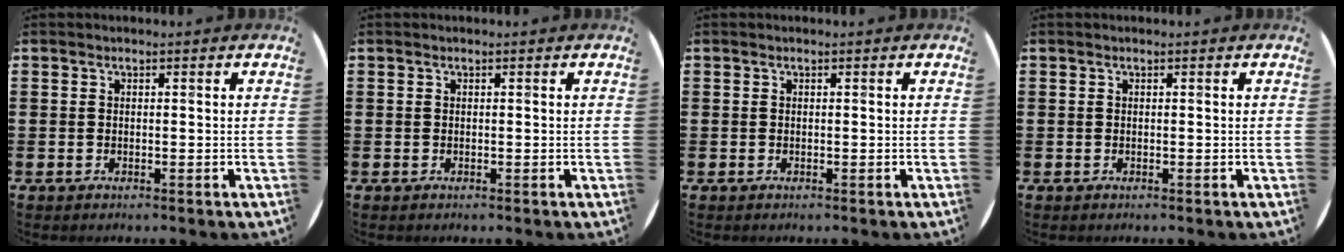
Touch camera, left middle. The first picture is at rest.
{"total": 0.0}
{"total": 0.0}
{"total": 0.0}